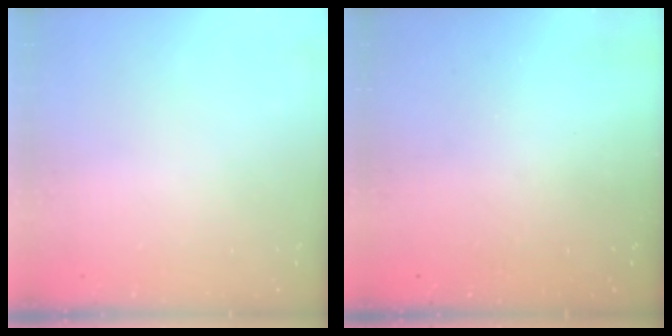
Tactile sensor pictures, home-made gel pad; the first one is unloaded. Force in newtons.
{"total": 0.0}